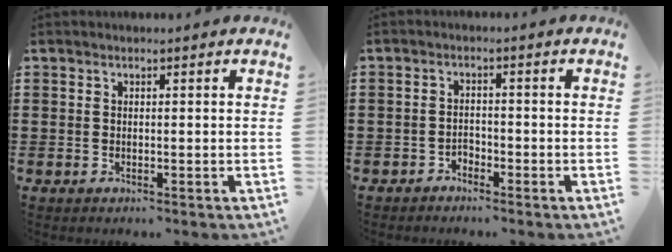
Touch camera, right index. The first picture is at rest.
{"total": 1.6, "force": [-1.4, 0.6, 0.0], "torque": [-0.007, 0.002, -0.030]}